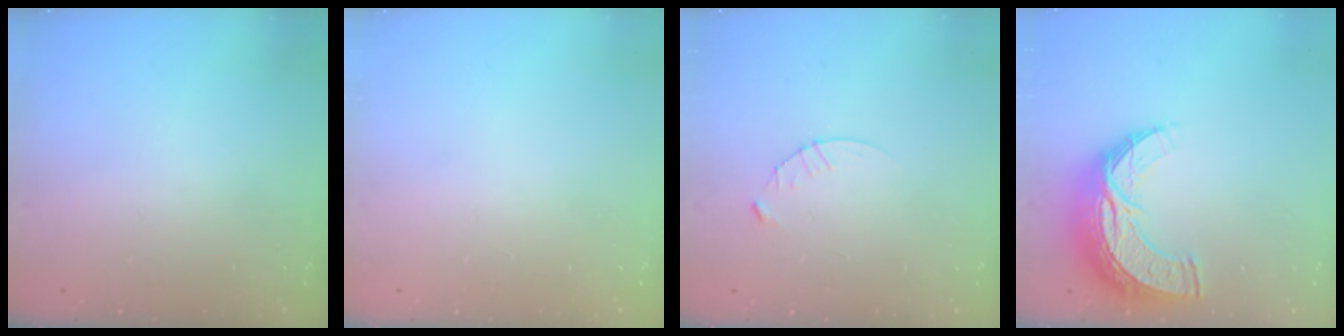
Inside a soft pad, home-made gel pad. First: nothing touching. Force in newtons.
{"total": 0.0}
{"total": 3.9, "press": 3.8, "slide": 0.4}
{"total": 13.7, "press": 13.6, "slide": 0.8}